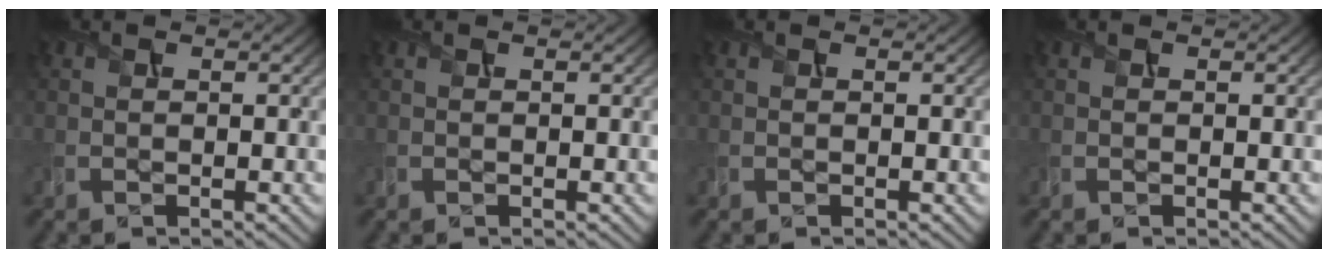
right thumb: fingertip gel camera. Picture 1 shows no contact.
{"total": 0.0}
{"total": 0.0}
{"total": 0.0}